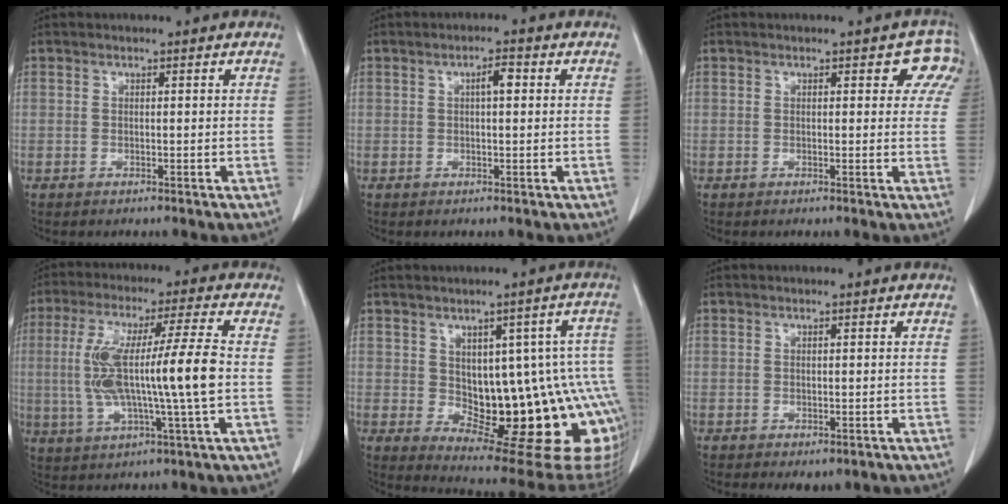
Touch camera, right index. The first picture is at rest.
{"total": 2.4, "force": [0.5, 0.6, 2.3], "torque": [-0.039, 0.005, 0.007]}
{"total": 4.2, "force": [2.6, 2.2, 2.5], "torque": [-0.007, 0.001, 0.011]}
{"total": 14.3, "force": [-0.3, 0.2, 14.3], "torque": [-0.281, 0.010, -0.007]}
{"total": 19.8, "force": [-2.3, 7.1, 18.3], "torque": [-0.148, 0.024, 0.001]}
{"total": 2.5, "force": [-1.7, 1.5, 1.1], "torque": [-0.007, -0.001, -0.014]}